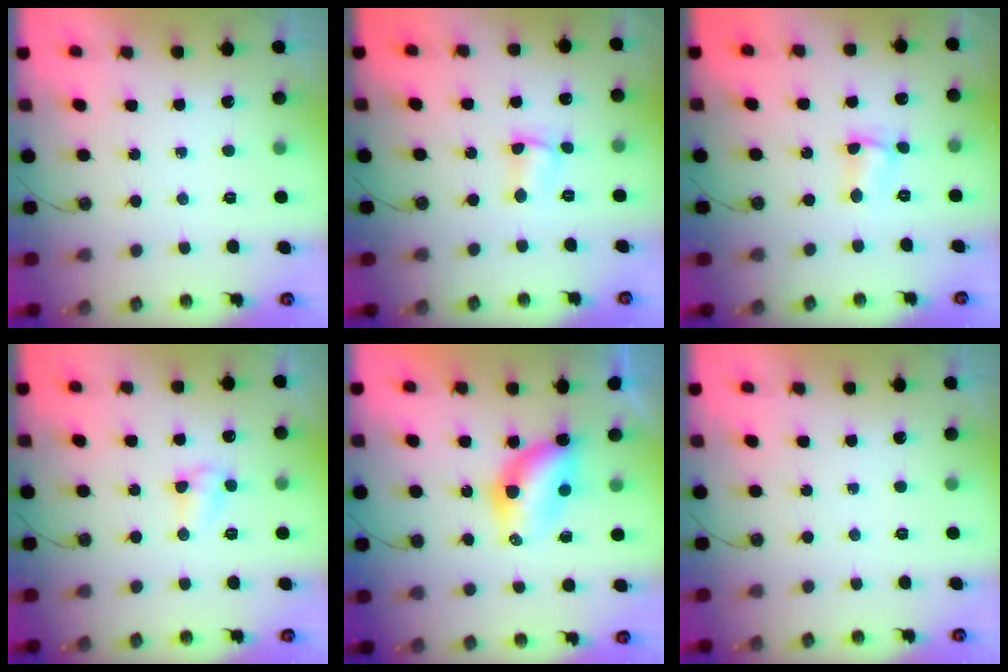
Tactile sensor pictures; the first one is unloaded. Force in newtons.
{"total": 2.1, "press": 2.0, "slide": 0.5}
{"total": 2.6, "press": 2.3, "slide": 1.1}
{"total": 4.2, "press": 4.2, "slide": 0.5}
{"total": 6.5, "press": 6.5, "slide": 0.2}
{"total": 0.0}